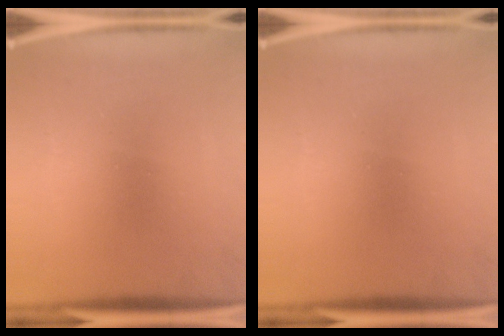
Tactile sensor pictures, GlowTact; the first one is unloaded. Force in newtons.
{"total": 0.0}